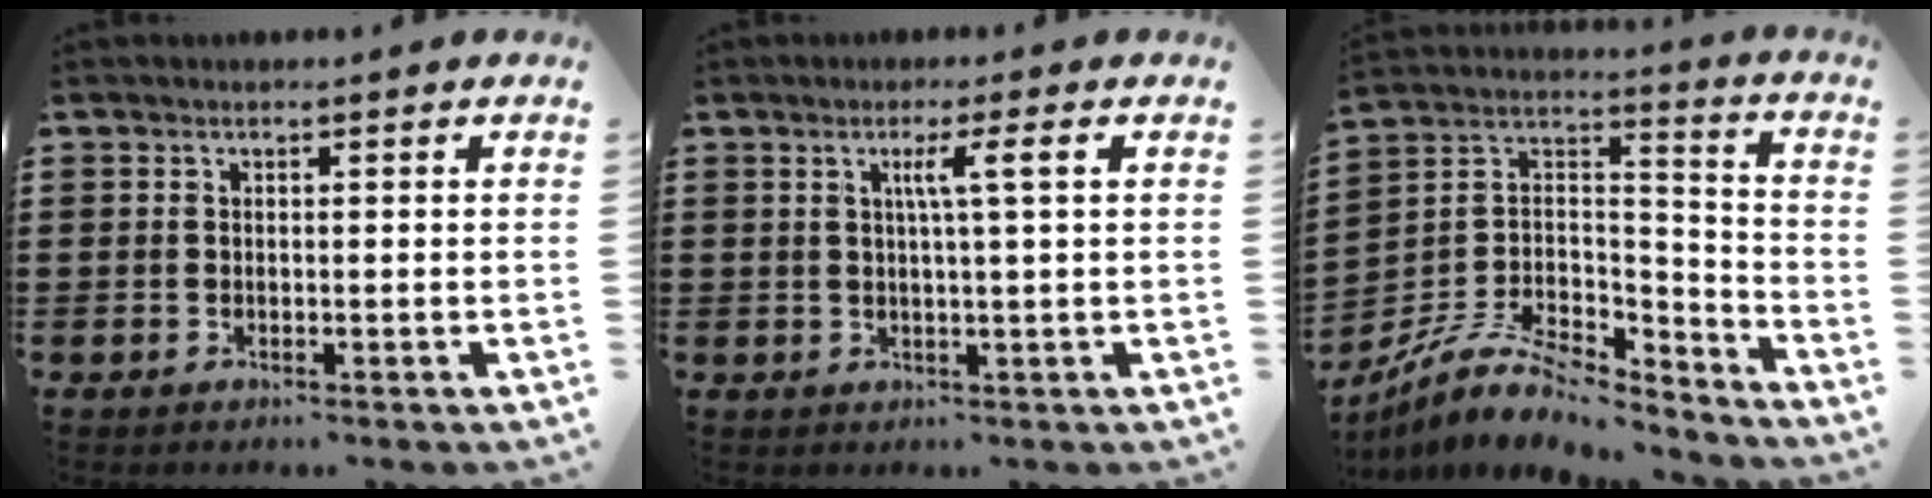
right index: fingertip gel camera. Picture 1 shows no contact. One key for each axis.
{"total": 3.9, "fx": 0.9, "fy": -0.3, "fz": 3.8, "tx": -0.073, "ty": 0.000, "tz": 0.009}
{"total": 8.8, "fx": -7.0, "fy": 3.4, "fz": 4.2, "tx": -0.095, "ty": 0.009, "tz": -0.137}